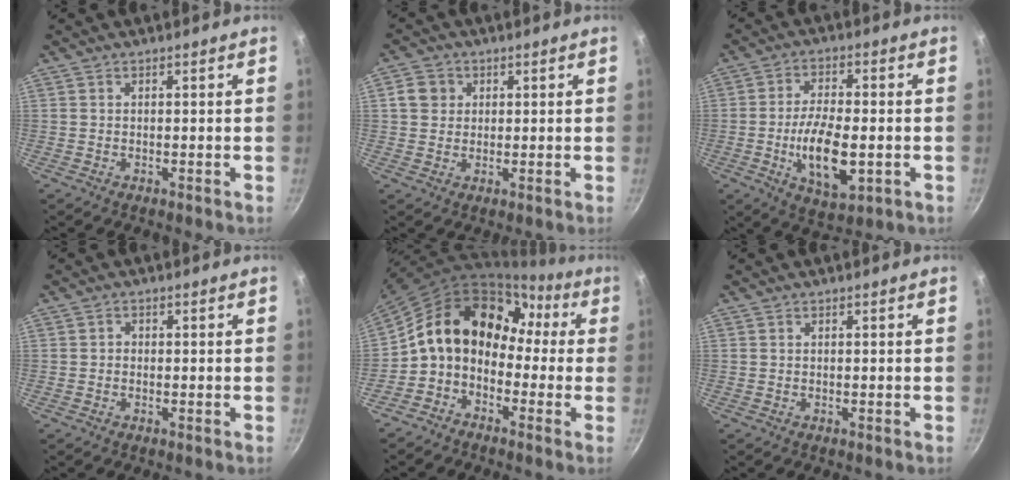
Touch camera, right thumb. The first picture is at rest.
{"total": 4.3, "force": [1.1, 3.9, 1.5], "torque": [-0.004, 0.005, 0.014]}
{"total": 12.1, "force": [-2.5, 5.4, 10.6], "torque": [-0.185, 0.005, -0.037]}
{"total": 0.8, "force": [-0.3, 0.7, 0.3], "torque": [-0.002, 0.003, -0.008]}
{"total": 15.3, "force": [-0.5, 11.8, 9.7], "torque": [-0.139, 0.062, -0.029]}
{"total": 0.0}